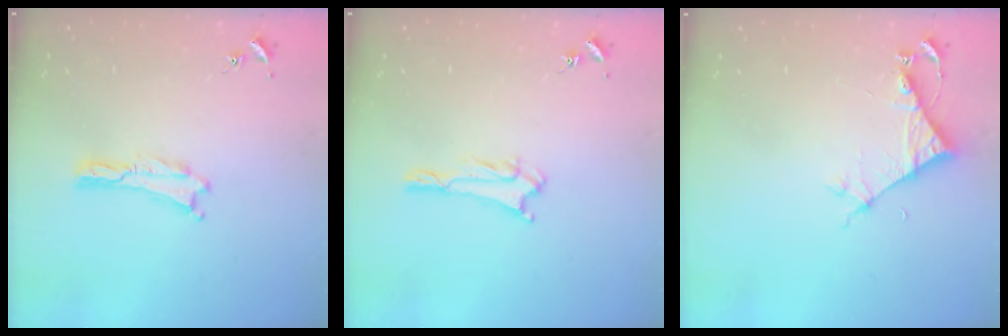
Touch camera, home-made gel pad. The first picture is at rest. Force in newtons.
{"total": 1.7, "press": 1.7, "slide": 0.2}
{"total": 4.7, "press": 4.7, "slide": 0.3}